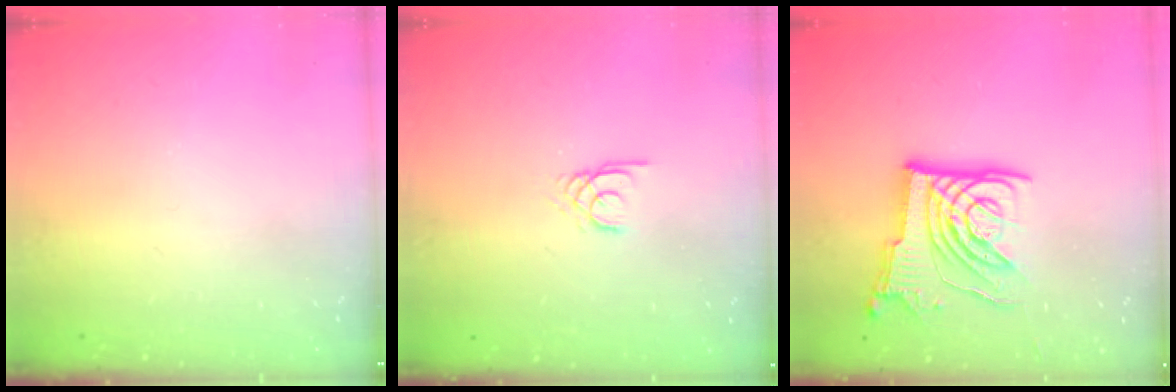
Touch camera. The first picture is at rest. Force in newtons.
{"total": 1.7, "press": 1.7, "slide": 0.2}
{"total": 14.9, "press": 14.8, "slide": 1.8}